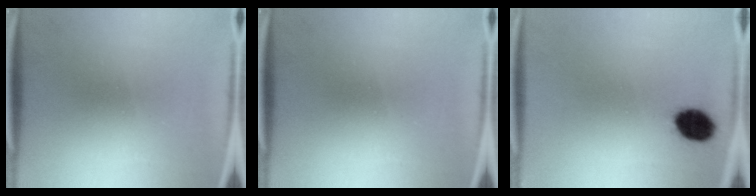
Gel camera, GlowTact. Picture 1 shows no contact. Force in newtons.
{"total": 0.0}
{"total": 8.0}